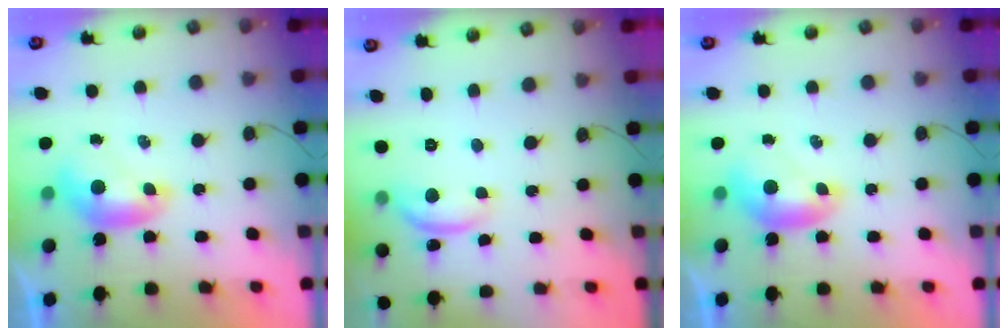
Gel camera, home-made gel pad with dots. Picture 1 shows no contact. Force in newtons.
{"total": 5.1, "press": 5.1, "slide": 0.5}
{"total": 0.0}